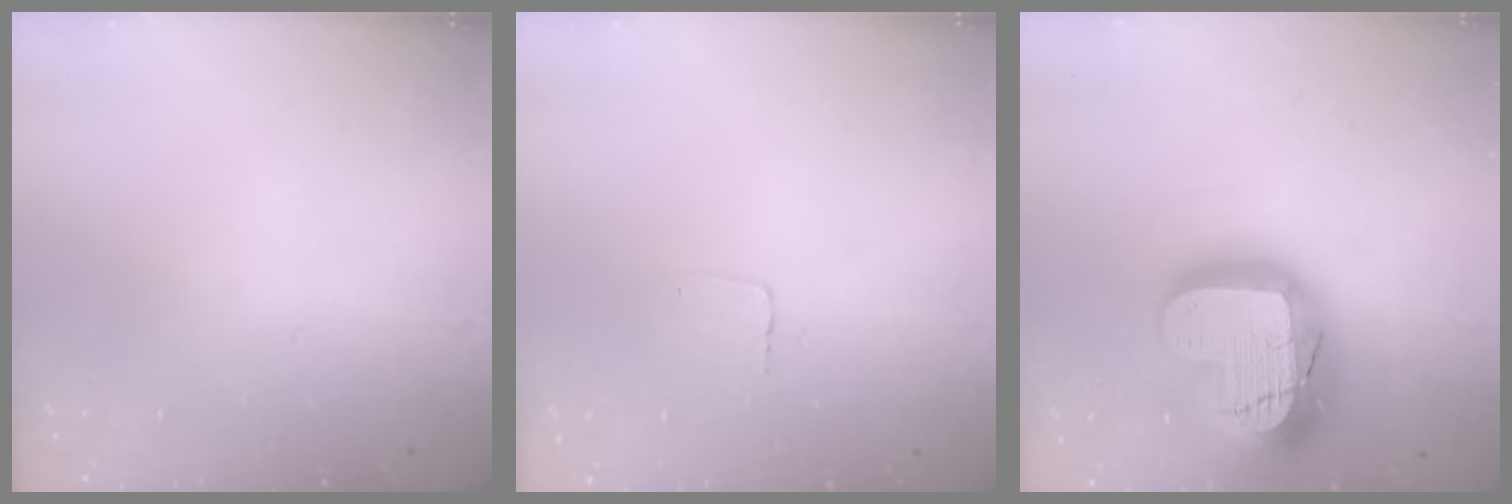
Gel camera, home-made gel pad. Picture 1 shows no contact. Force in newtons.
{"total": 2.3, "press": 2.3, "slide": 0.1}
{"total": 26.0, "press": 25.9, "slide": 2.1}